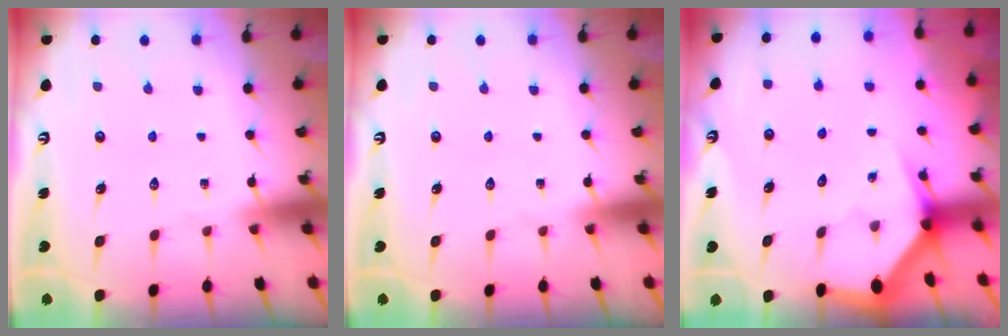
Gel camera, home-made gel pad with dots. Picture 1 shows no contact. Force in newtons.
{"total": 0.0}
{"total": 3.0, "press": 3.0, "slide": 0.1}